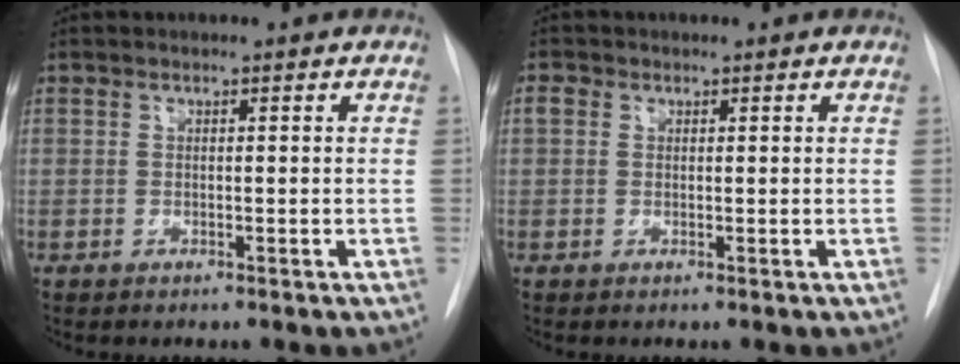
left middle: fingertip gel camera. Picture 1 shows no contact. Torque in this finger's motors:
{"motor_torque": [0.47, -0.44, 0.10, 0.03]}